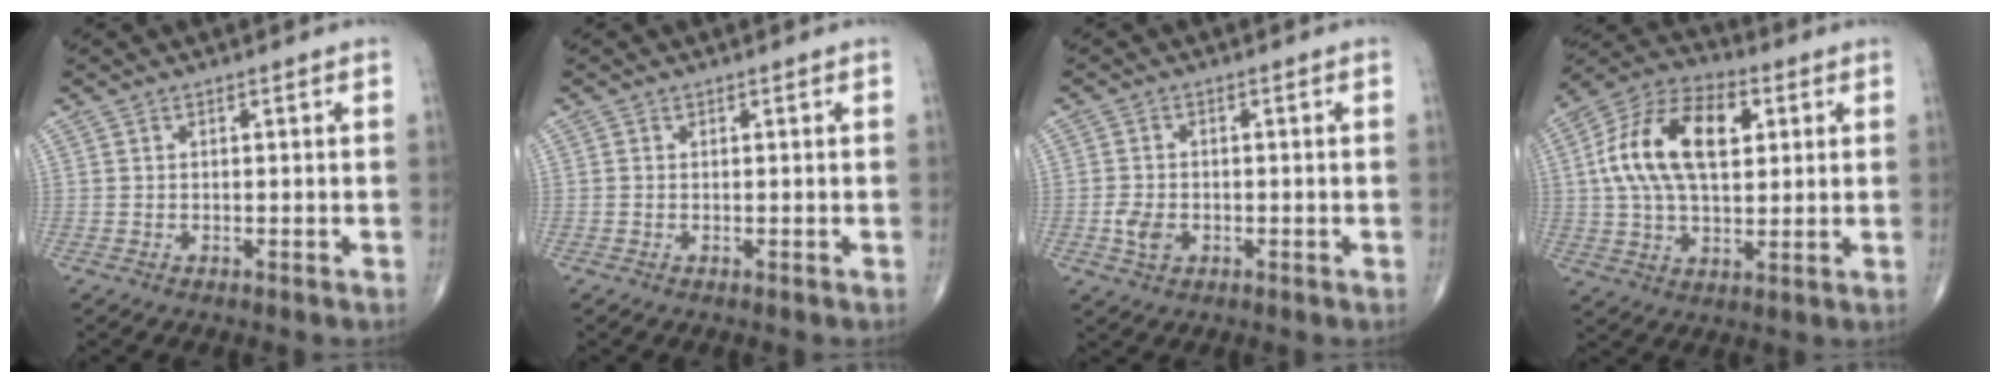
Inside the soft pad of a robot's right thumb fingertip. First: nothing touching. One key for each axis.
{"total": 0.0}
{"total": 3.6, "fx": -1.0, "fy": 2.6, "fz": 2.4, "tx": -0.044, "ty": 0.002, "tz": -0.017}
{"total": 17.9, "fx": 3.7, "fy": 9.6, "fz": 14.7, "tx": -0.268, "ty": 0.020, "tz": 0.061}